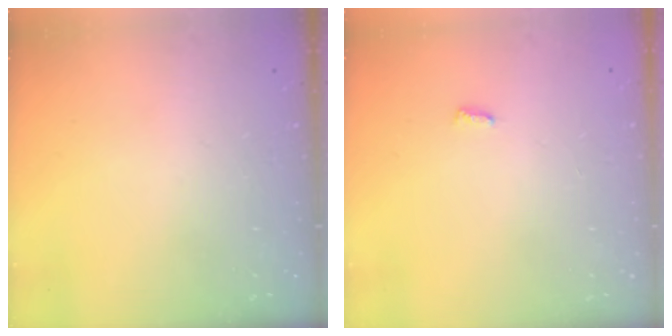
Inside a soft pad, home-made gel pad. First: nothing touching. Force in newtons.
{"total": 2.8, "press": 2.8, "slide": 0.4}